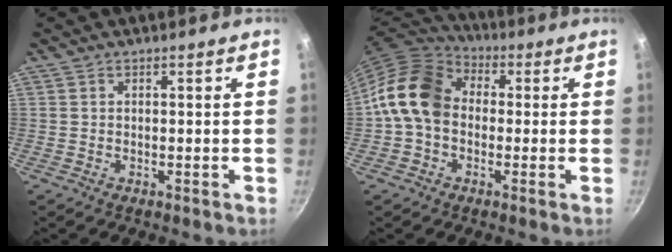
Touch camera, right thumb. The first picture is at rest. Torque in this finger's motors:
{"motor_torque": [0.74, 0.72, 0.41, -0.41, 0.45]}